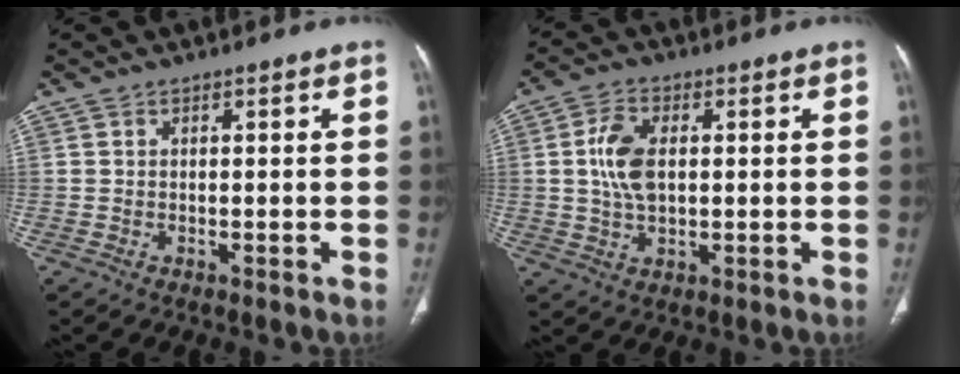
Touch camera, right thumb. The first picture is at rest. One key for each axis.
{"total": 8.0, "fx": 0.9, "fy": 4.7, "fz": 6.4, "tx": -0.127, "ty": 0.002, "tz": 0.018}